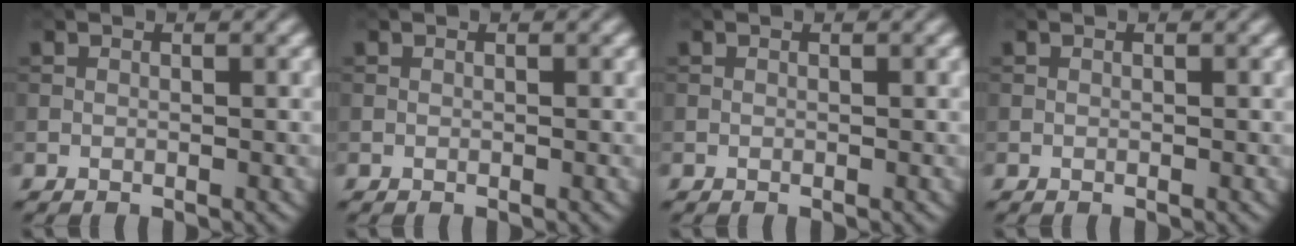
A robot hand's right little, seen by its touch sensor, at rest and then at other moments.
{"total": 0.0}
{"total": 0.0}
{"total": 0.0}